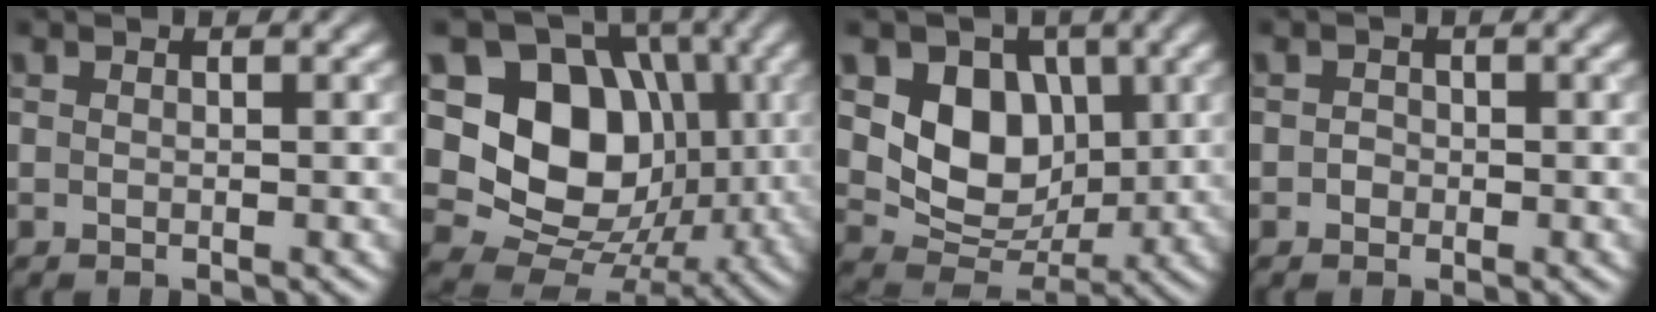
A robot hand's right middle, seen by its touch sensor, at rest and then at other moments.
{"total": 11.9, "force": [1.0, 9.4, 7.2], "torque": [-0.107, -0.007, 0.005]}
{"total": 7.3, "force": [1.5, 5.7, 4.3], "torque": [-0.071, -0.011, 0.022]}
{"total": 0.9, "force": [-0.2, 0.8, 0.3], "torque": [0.000, -0.002, -0.006]}